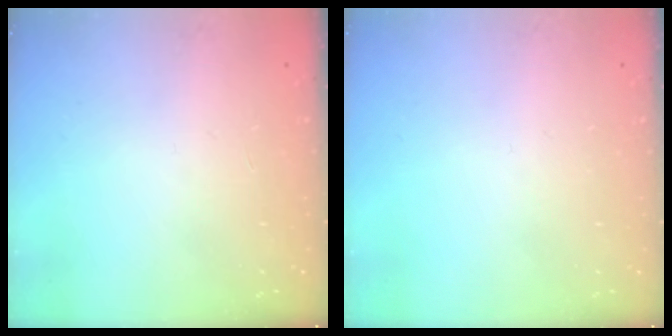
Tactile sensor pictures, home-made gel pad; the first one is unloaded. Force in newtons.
{"total": 0.0}